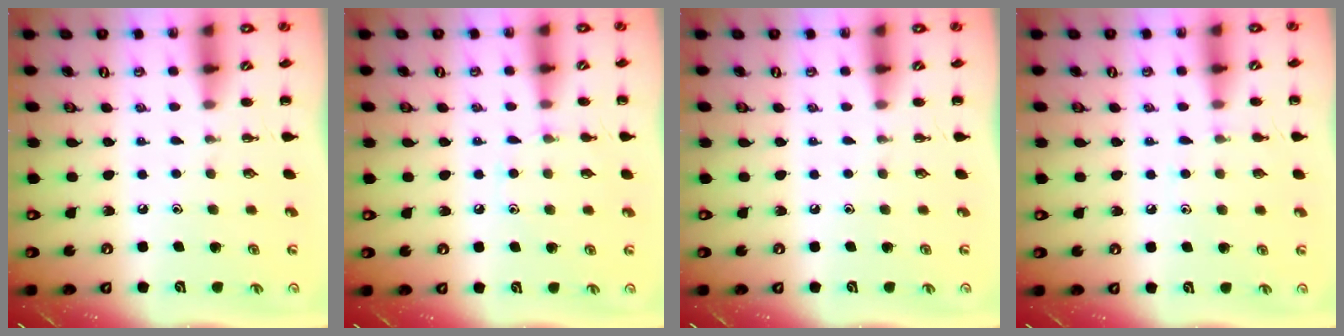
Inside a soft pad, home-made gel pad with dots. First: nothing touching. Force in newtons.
{"total": 6.7, "press": 6.4, "slide": 2.0}
{"total": 0.0}
{"total": 4.4, "press": 4.1, "slide": 1.4}